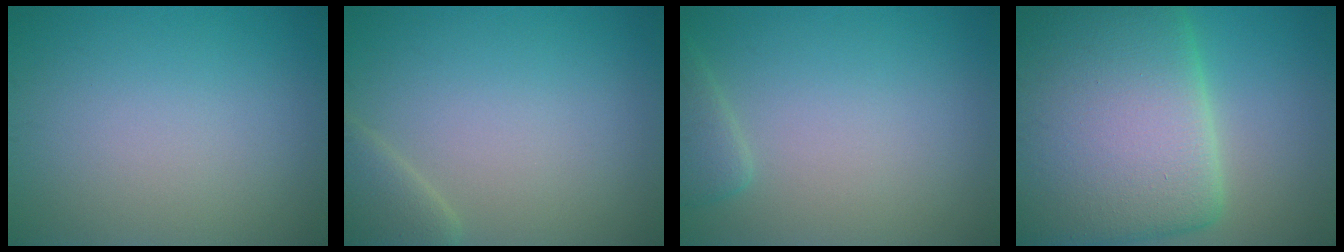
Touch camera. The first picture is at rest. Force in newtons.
{"total": 2.5, "press": 2.5, "slide": 0.2}
{"total": 1.9, "press": 1.8, "slide": 0.2}
{"total": 18.4, "press": 18.4, "slide": 0.7}